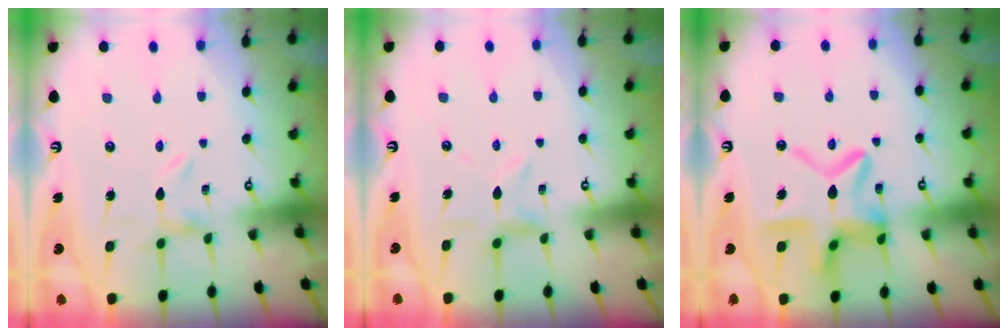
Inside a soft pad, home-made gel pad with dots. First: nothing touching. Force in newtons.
{"total": 6.2, "press": 6.2, "slide": 0.5}
{"total": 15.2, "press": 15.1, "slide": 1.5}